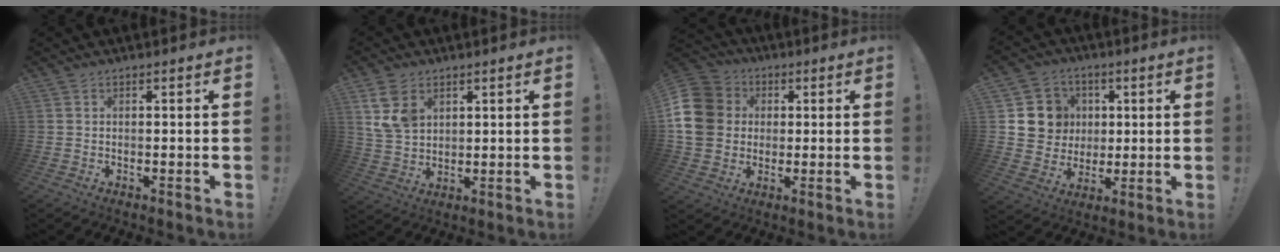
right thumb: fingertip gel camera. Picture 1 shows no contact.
{"total": 9.4, "force": [4.6, 6.5, 4.9], "torque": [-0.089, -0.012, 0.093]}
{"total": 15.9, "force": [1.7, 13.6, 8.0], "torque": [-0.152, 0.001, 0.036]}
{"total": 10.5, "force": [2.0, 10.0, 2.2], "torque": [-0.026, -0.006, 0.050]}